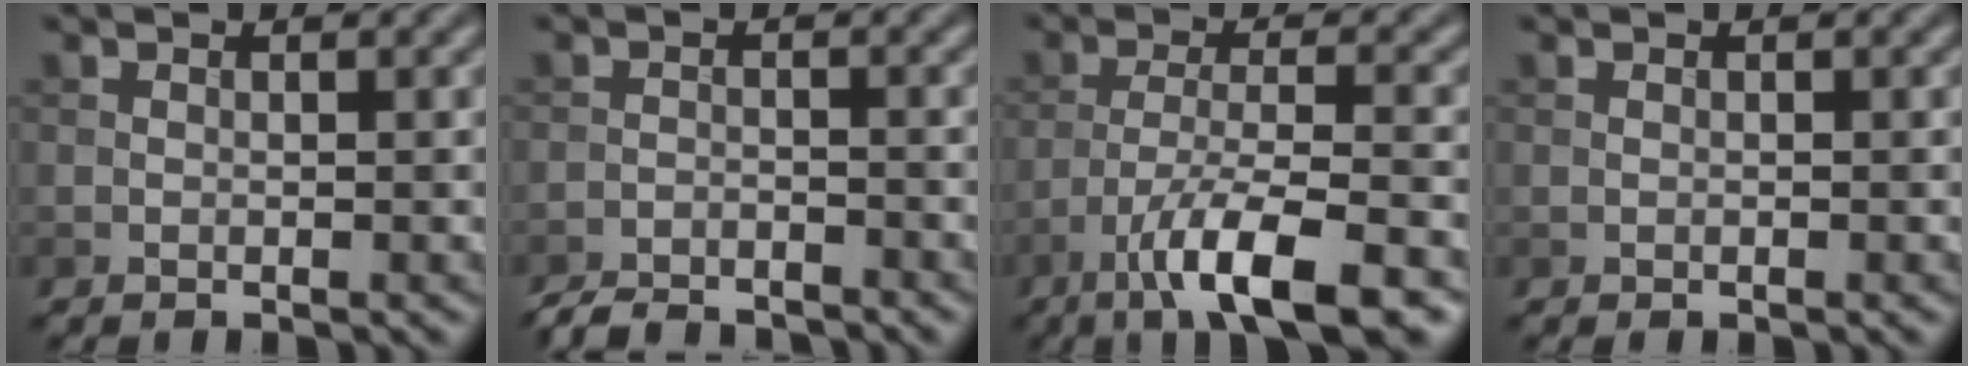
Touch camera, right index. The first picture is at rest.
{"total": 3.4, "force": [-3.3, 0.5, 0.6], "torque": [-0.010, -0.004, -0.065]}
{"total": 8.3, "force": [-5.1, 1.7, 6.4], "torque": [-0.103, 0.001, -0.090]}
{"total": 0.0}